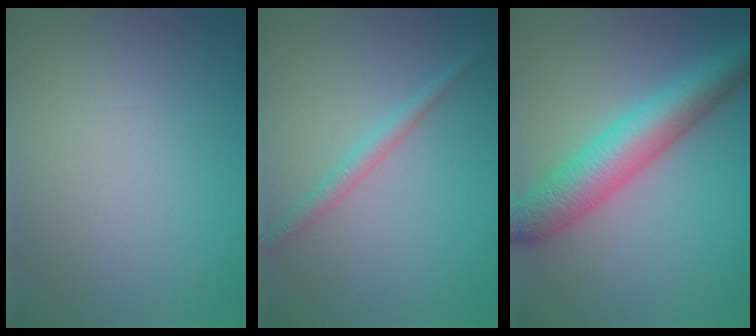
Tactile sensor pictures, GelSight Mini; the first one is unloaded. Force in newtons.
{"total": 1.6, "press": 1.6, "slide": 0.0}
{"total": 6.5, "press": 6.5, "slide": 0.2}